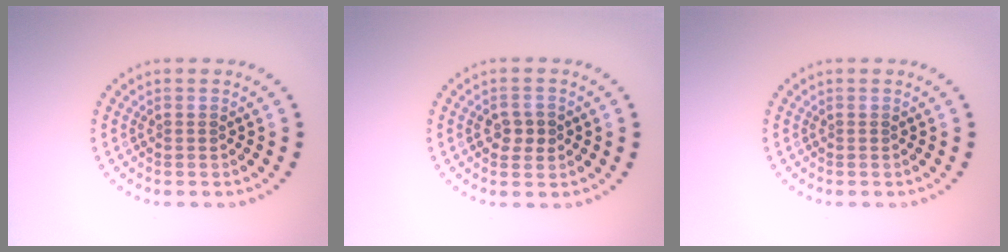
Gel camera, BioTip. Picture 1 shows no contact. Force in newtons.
{"total": 1.9, "press": 1.9, "slide": 0.2}
{"total": 0.0}